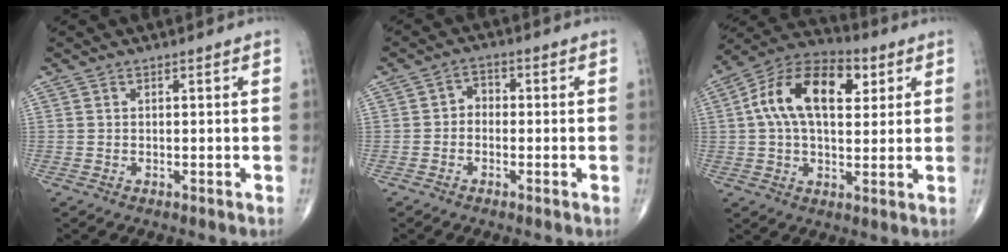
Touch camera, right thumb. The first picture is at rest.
{"total": 2.8, "force": [-0.7, 2.3, 1.5], "torque": [-0.005, 0.016, -0.026]}
{"total": 17.0, "force": [4.3, 9.8, 13.2], "torque": [-0.207, 0.016, 0.063]}